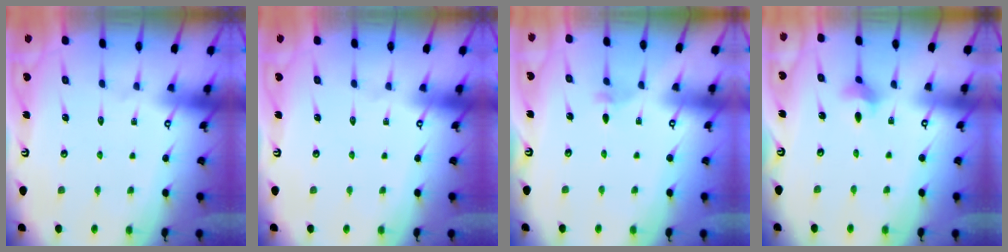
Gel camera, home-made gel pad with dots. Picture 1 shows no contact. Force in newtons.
{"total": 0.0}
{"total": 2.0, "press": 2.0, "slide": 0.5}
{"total": 3.0, "press": 2.9, "slide": 0.7}